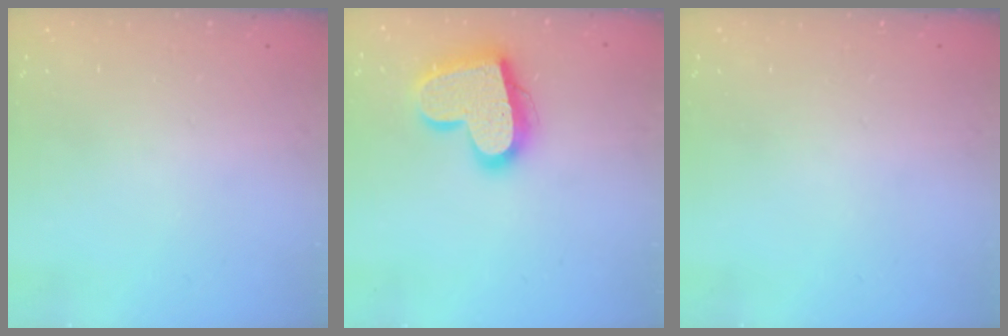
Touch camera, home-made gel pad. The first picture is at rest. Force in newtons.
{"total": 20.3, "press": 20.3, "slide": 1.5}
{"total": 0.0}